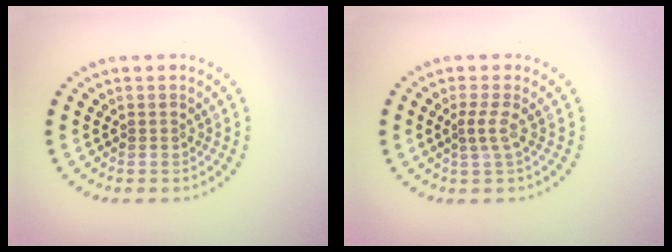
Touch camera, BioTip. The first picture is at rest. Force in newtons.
{"total": 1.6, "press": 1.1, "slide": 1.2}